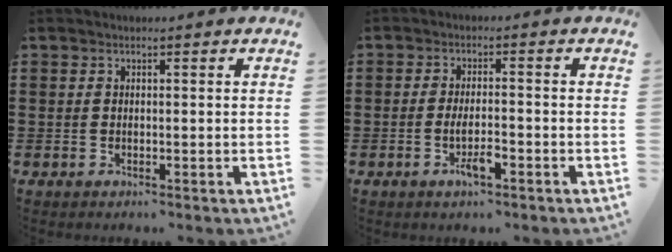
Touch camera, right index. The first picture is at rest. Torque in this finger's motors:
{"motor_torque": [1.09, 1.05, 0.11, 0.04]}